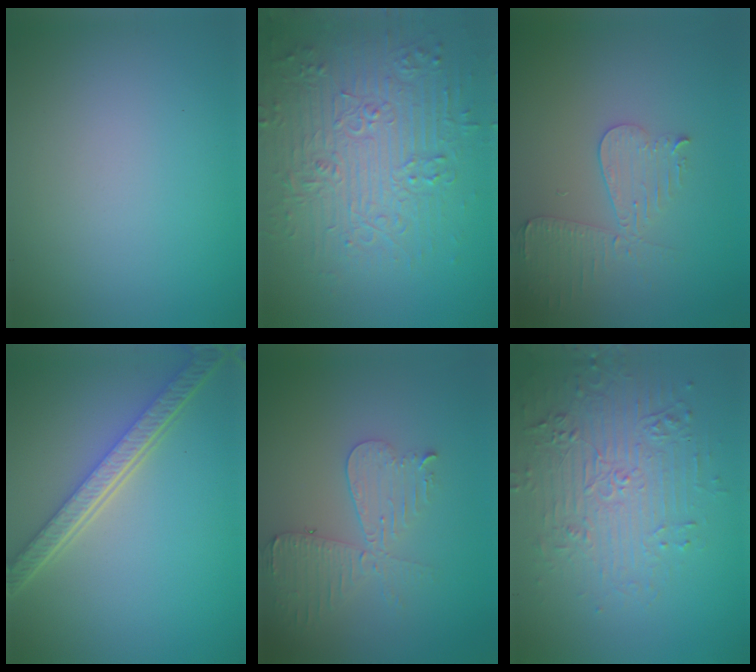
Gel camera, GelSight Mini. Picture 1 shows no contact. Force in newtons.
{"total": 8.0, "press": 6.2, "slide": 5.0}
{"total": 3.6, "press": 3.2, "slide": 1.6}
{"total": 5.5, "press": 4.1, "slide": 3.8}
{"total": 4.4, "press": 3.9, "slide": 2.0}
{"total": 4.8, "press": 4.2, "slide": 2.2}